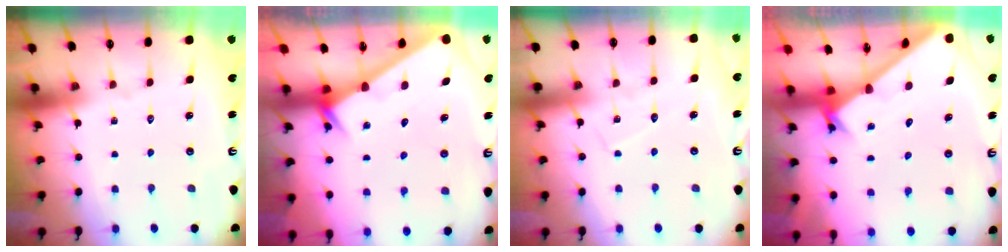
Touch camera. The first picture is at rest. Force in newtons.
{"total": 2.6, "press": 2.6, "slide": 0.0}
{"total": 5.6, "press": 5.6, "slide": 0.4}
{"total": 1.2, "press": 1.2, "slide": 0.1}